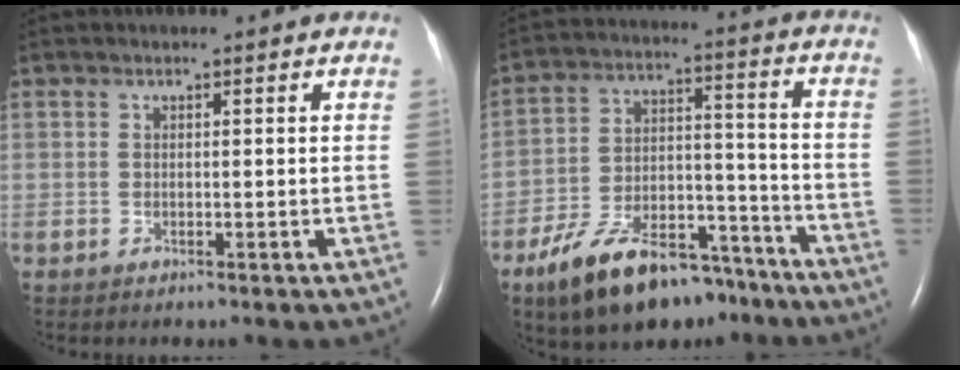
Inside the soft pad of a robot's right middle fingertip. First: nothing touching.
{"total": 17.5, "force": [-13.0, 7.3, 9.2], "torque": [-0.161, 0.026, -0.213]}